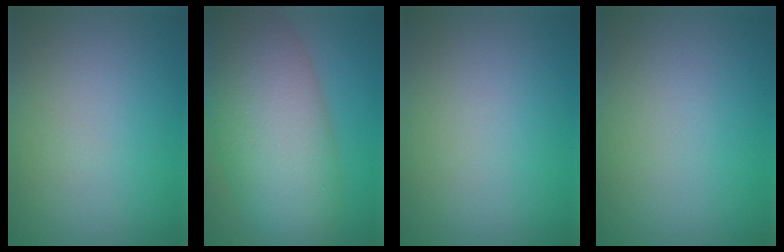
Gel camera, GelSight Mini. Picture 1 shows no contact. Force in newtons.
{"total": 11.6, "press": 11.6, "slide": 0.3}
{"total": 0.0}
{"total": 0.0}